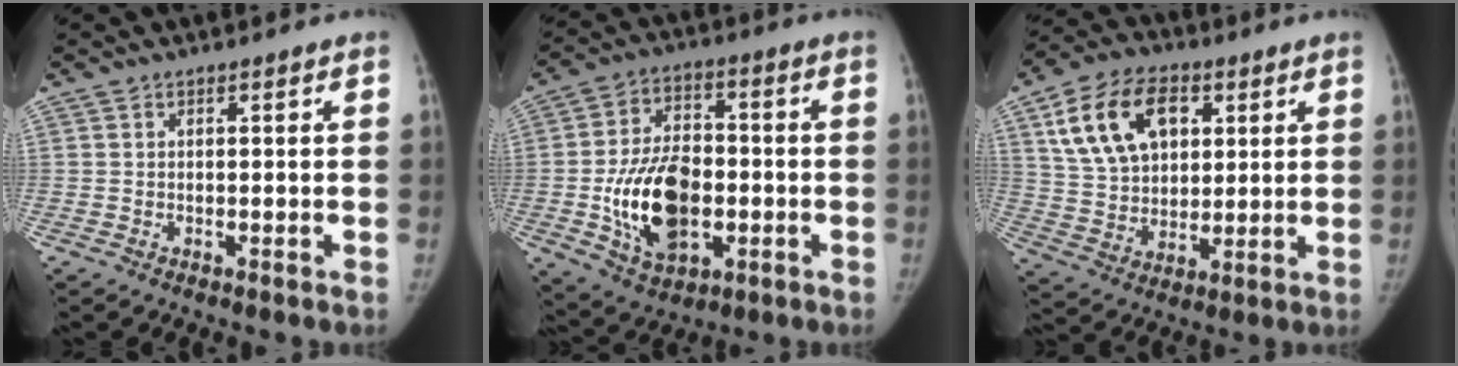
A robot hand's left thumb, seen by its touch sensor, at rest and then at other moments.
{"total": 16.9, "force": [-3.0, 10.7, 12.8], "torque": [-0.196, 0.011, -0.042]}
{"total": 17.0, "force": [6.5, 11.3, 10.9], "torque": [-0.165, -0.008, 0.122]}